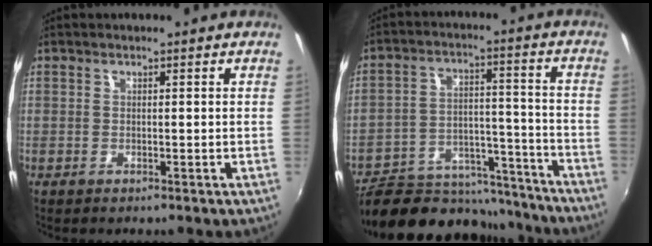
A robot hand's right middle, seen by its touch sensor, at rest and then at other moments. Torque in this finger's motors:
{"motor_torque": [0.66, -0.84, -0.01, -0.01]}